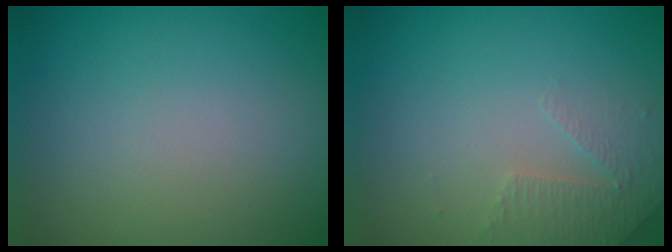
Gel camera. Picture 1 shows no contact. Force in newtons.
{"total": 1.9, "press": 1.8, "slide": 0.5}